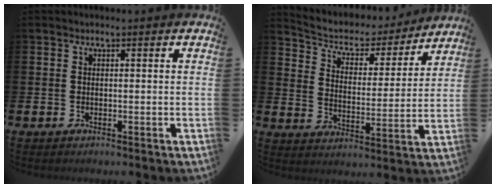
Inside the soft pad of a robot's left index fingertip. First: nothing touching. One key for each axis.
{"total": 5.0, "fx": 4.4, "fy": 2.1, "fz": 1.0, "tx": -0.048, "ty": -0.036, "tz": 0.067}